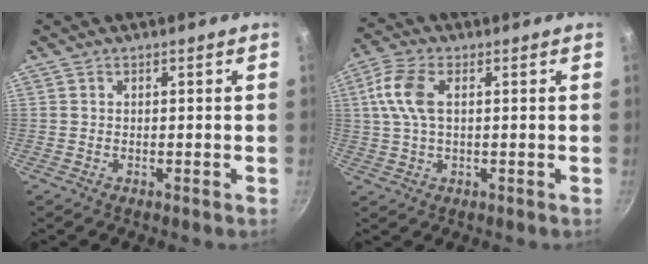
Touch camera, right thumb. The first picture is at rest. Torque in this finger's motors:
{"motor_torque": [-0.35, 0.34, 1.07, -0.33, 0.24]}